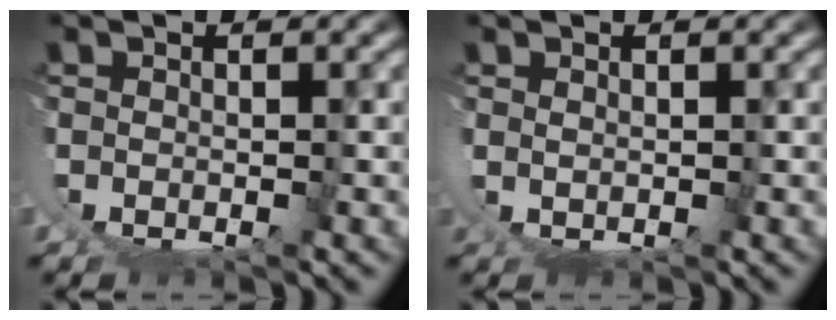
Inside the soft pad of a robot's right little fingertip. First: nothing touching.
{"total": 1.1, "force": [0.8, -0.3, 0.7], "torque": [-0.028, -0.011, 0.024]}